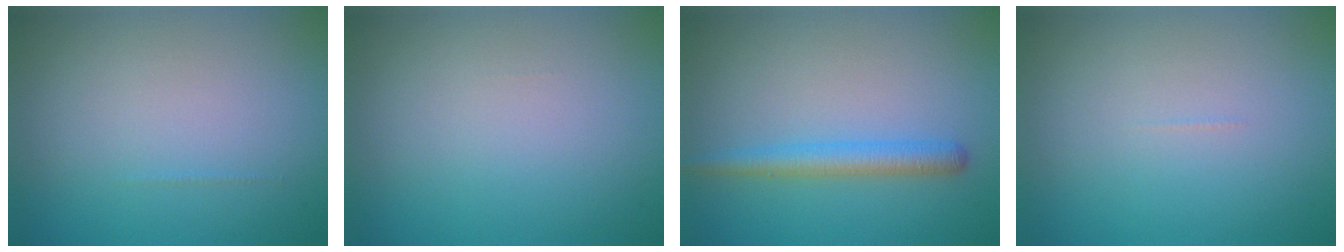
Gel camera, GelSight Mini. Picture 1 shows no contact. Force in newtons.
{"total": 0.0}
{"total": 2.6, "press": 2.6, "slide": 0.1}
{"total": 0.0}